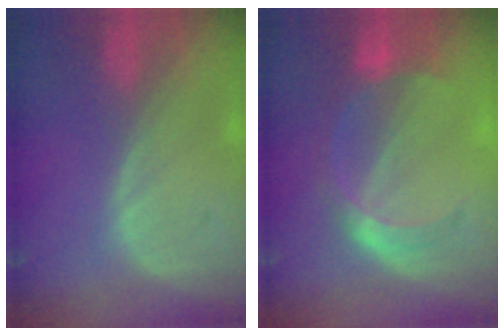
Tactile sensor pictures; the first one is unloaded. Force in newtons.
{"total": 5.8, "press": 5.3, "slide": 2.3}